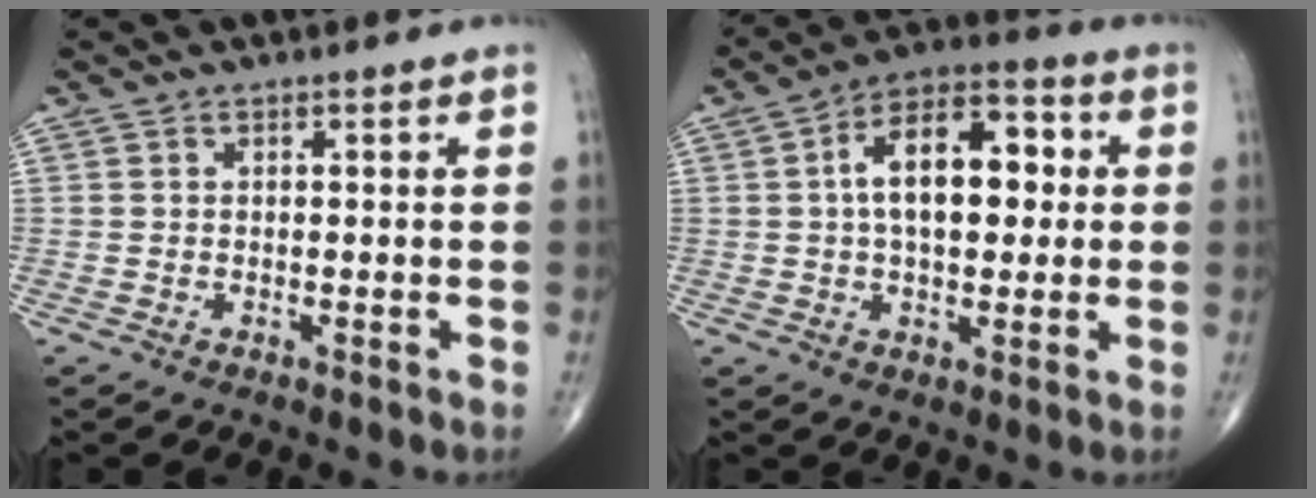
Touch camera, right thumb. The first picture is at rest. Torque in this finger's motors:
{"motor_torque": [1.03, 3.48, 1.31, 0.11, 0.14]}